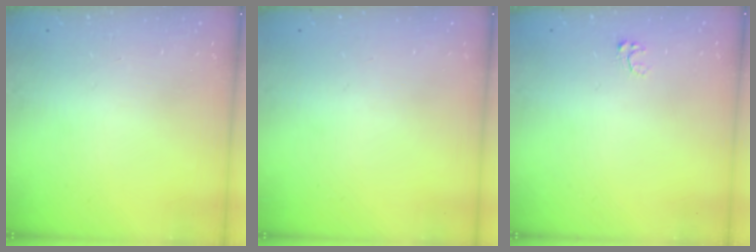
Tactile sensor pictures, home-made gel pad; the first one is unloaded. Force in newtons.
{"total": 0.0}
{"total": 3.1, "press": 3.1, "slide": 0.2}